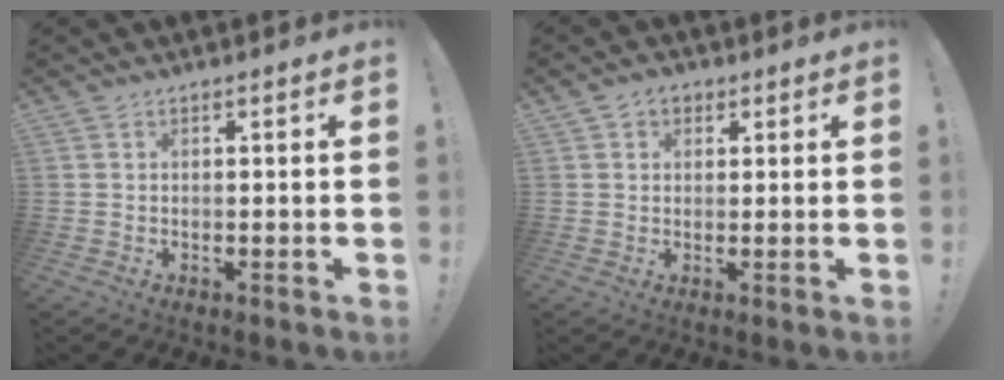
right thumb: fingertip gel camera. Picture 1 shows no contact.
{"total": 3.4, "force": [1.5, 2.8, 1.3], "torque": [-0.022, 0.001, 0.027]}